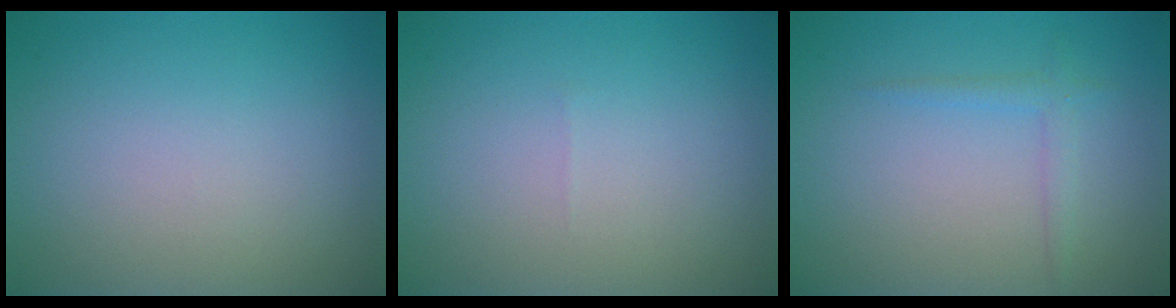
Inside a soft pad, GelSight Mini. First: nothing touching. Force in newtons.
{"total": 0.0}
{"total": 1.4, "press": 1.4, "slide": 0.0}